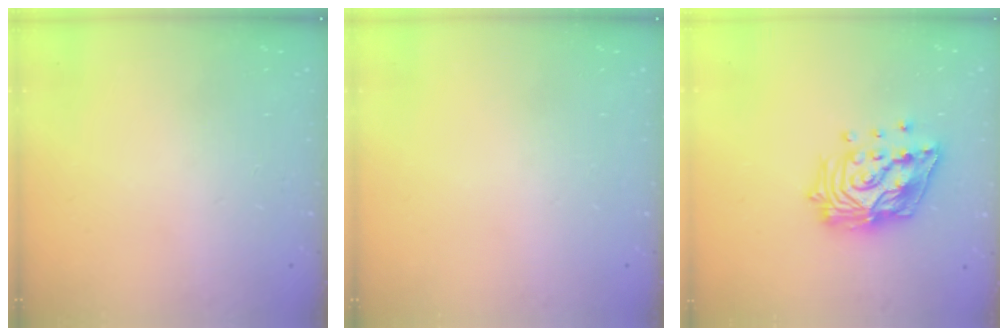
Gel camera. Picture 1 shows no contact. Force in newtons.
{"total": 0.0}
{"total": 17.5, "press": 17.5, "slide": 1.4}